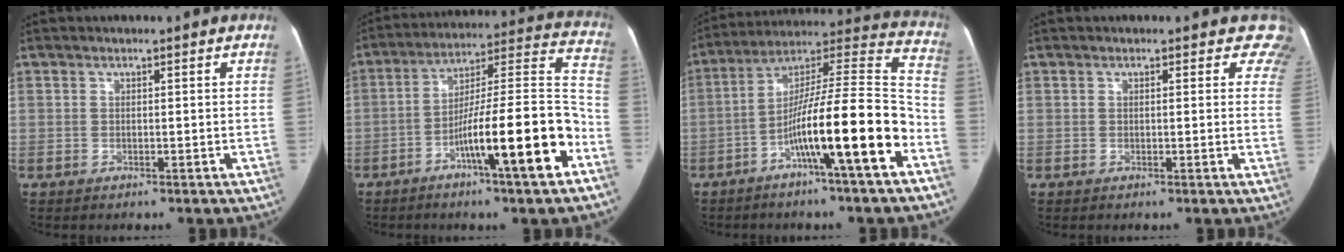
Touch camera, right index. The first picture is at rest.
{"total": 17.9, "force": [-8.0, 0.5, 16.0], "torque": [-0.236, 0.009, -0.127]}
{"total": 18.4, "force": [-7.5, 0.2, 16.8], "torque": [-0.271, 0.014, -0.126]}
{"total": 3.7, "force": [2.9, 2.3, 0.6], "torque": [0.028, -0.007, 0.002]}